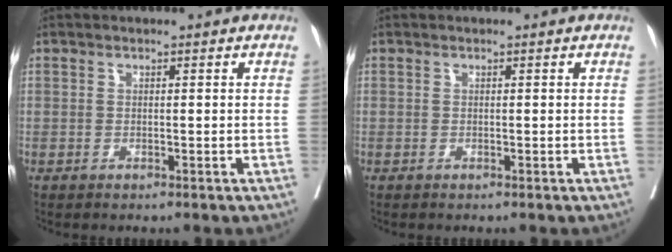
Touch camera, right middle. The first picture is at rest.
{"total": 0.0}